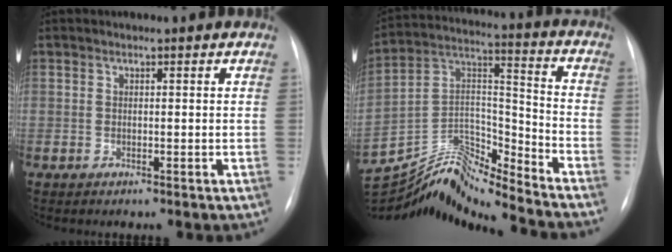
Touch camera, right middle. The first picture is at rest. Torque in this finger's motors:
{"motor_torque": [-0.53, -0.72, -0.27, -0.06]}